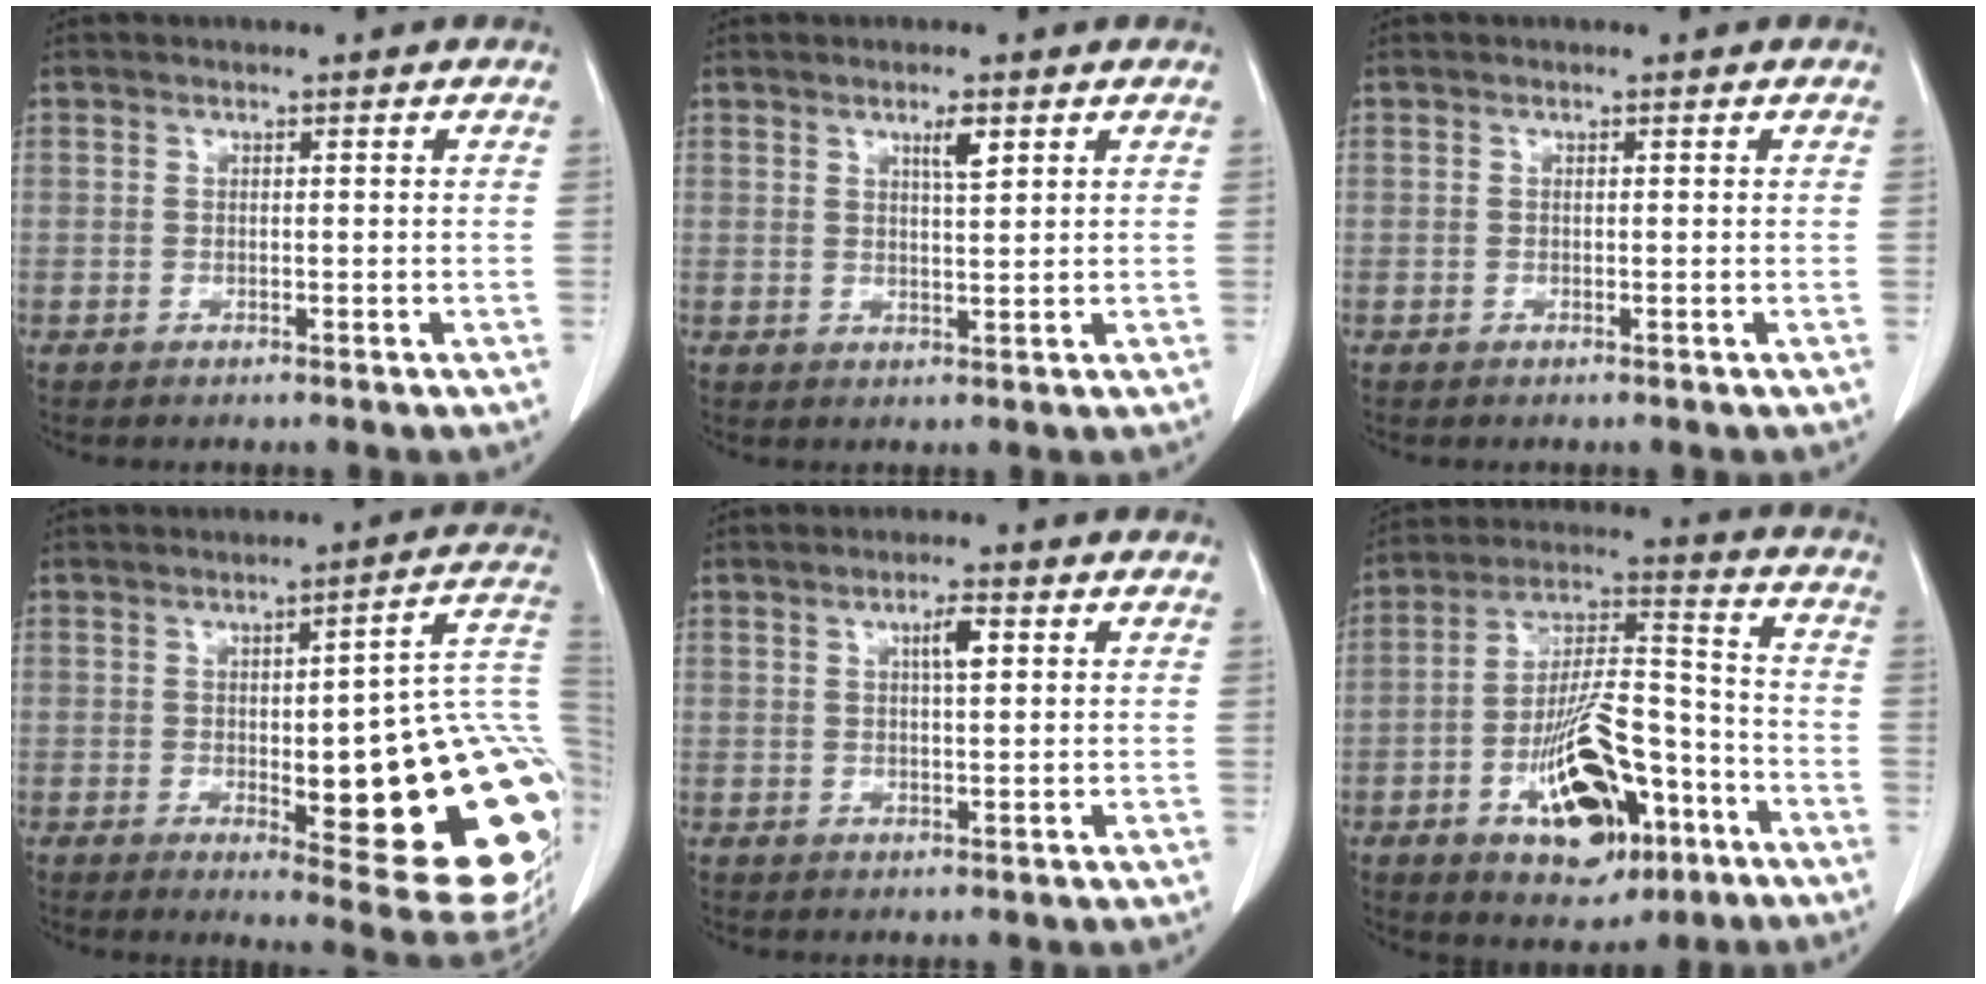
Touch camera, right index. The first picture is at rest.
{"total": 2.8, "force": [1.5, 0.3, 2.3], "torque": [-0.041, -0.003, 0.027]}
{"total": 0.0}
{"total": 26.1, "force": [-3.3, 5.2, 25.3], "torque": [-0.218, 0.011, -0.029]}
{"total": 3.0, "force": [1.1, 0.5, 2.8], "torque": [-0.048, 0.000, 0.018]}
{"total": 18.0, "force": [-7.5, 7.3, 14.6], "torque": [-0.254, 0.013, -0.110]}